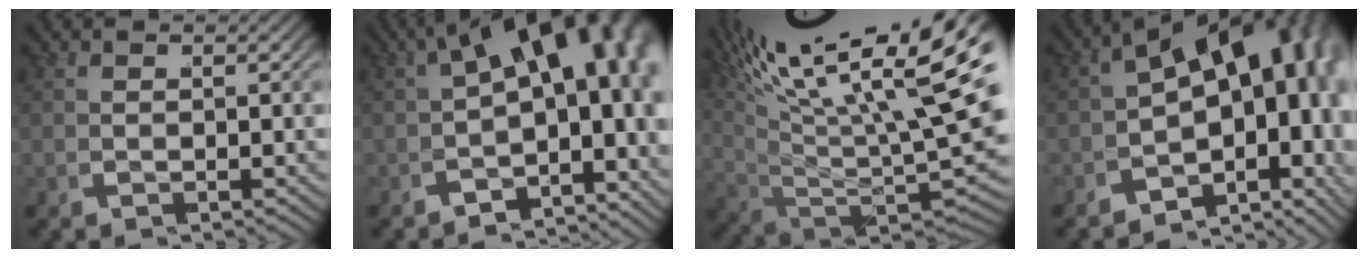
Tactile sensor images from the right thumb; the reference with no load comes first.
{"total": 13.8, "force": [0.6, 8.4, 11.0], "torque": [-0.148, -0.004, -0.007]}
{"total": 15.6, "force": [4.0, 9.2, 11.9], "torque": [-0.215, -0.028, 0.069]}
{"total": 17.1, "force": [-0.4, 11.2, 12.9], "torque": [-0.188, -0.022, -0.026]}